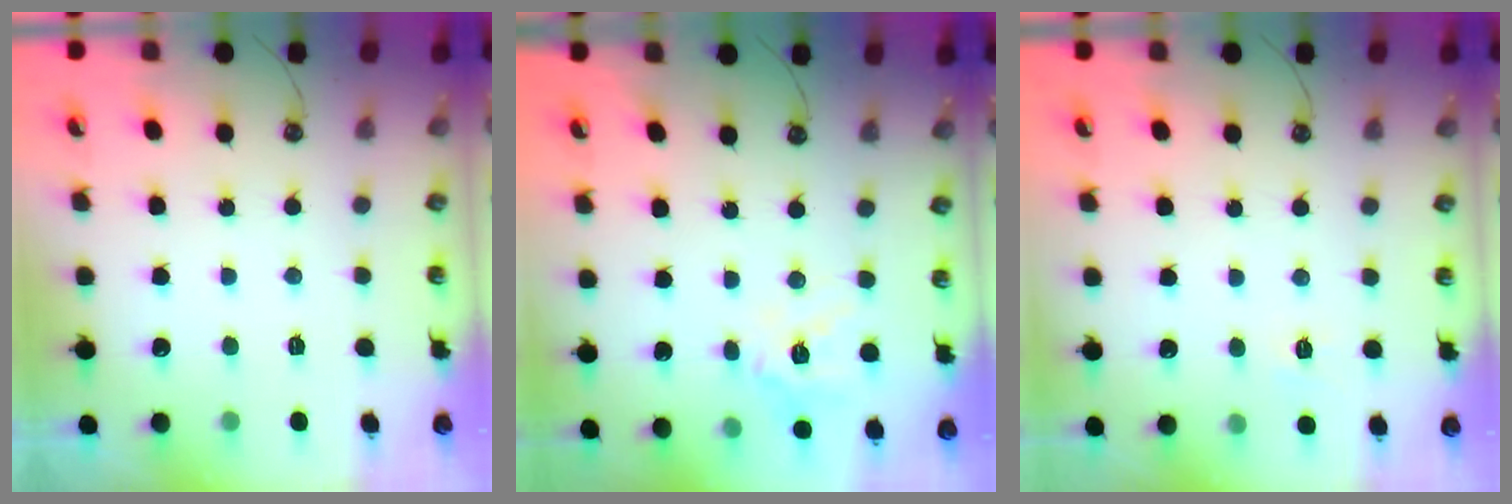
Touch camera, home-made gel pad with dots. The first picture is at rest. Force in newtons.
{"total": 13.2, "press": 13.0, "slide": 2.1}
{"total": 3.6, "press": 3.6, "slide": 0.5}